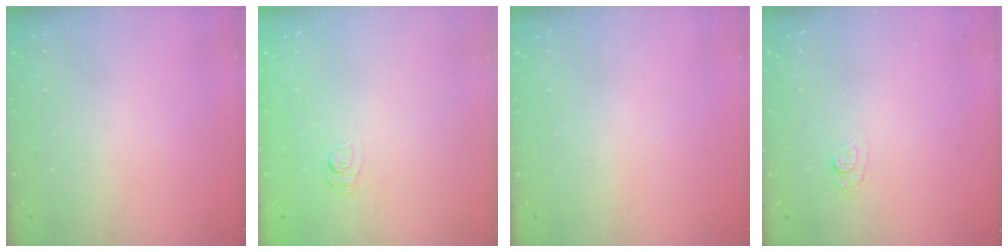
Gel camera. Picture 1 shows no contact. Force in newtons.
{"total": 8.2, "press": 8.0, "slide": 1.4}
{"total": 0.0}
{"total": 5.8, "press": 5.8, "slide": 0.6}